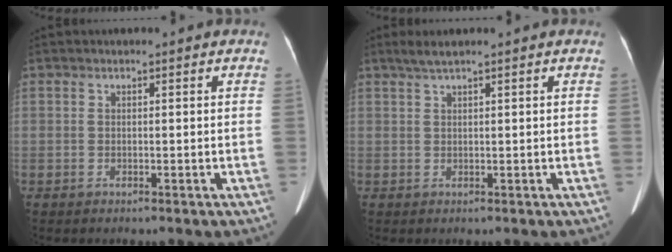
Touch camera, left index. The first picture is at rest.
{"total": 2.0, "force": [1.4, -0.3, 1.5], "torque": [-0.028, 0.008, 0.034]}